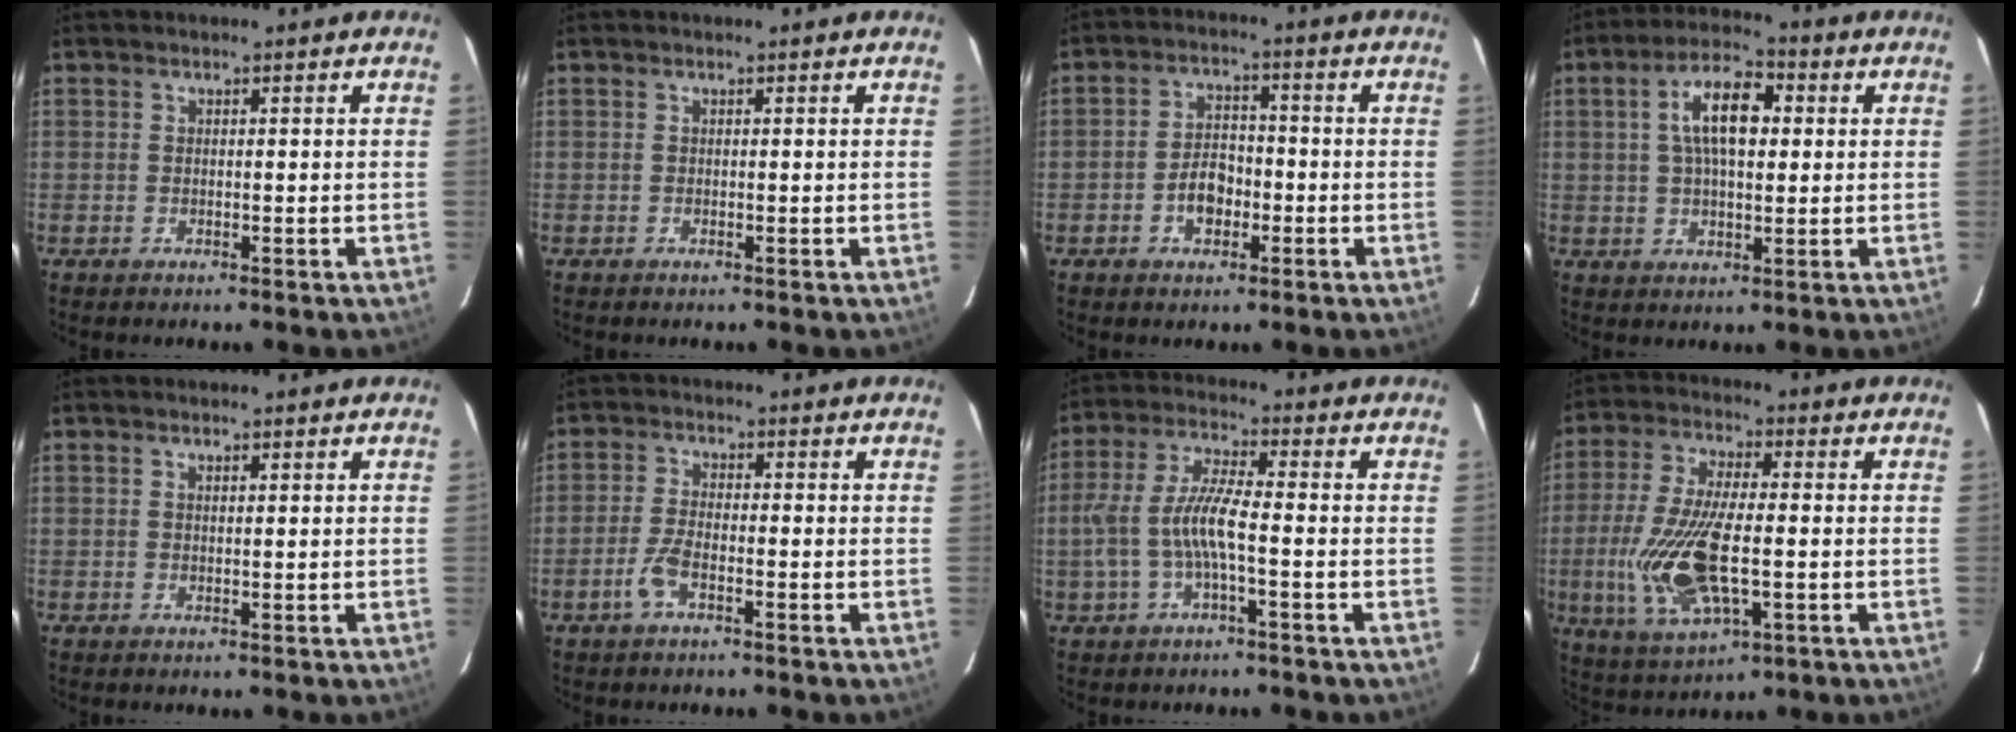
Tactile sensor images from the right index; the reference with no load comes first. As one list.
[{"total": 0.0}, {"total": 5.6, "force": [-2.2, 3.7, 3.5], "torque": [-0.068, 0.015, -0.033]}, {"total": 9.8, "force": [2.1, 4.4, 8.5], "torque": [-0.153, 0.018, 0.034]}, {"total": 0.7, "force": [0.4, 0.2, 0.5], "torque": [-0.009, 0.002, 0.008]}, {"total": 4.3, "force": [-2.3, 1.2, 3.4], "torque": [-0.082, 0.001, -0.048]}, {"total": 8.7, "force": [-2.0, 1.5, 8.4], "torque": [-0.182, 0.004, -0.033]}, {"total": 16.3, "force": [-2.8, 6.2, 14.9], "torque": [-0.315, -0.014, -0.047]}]